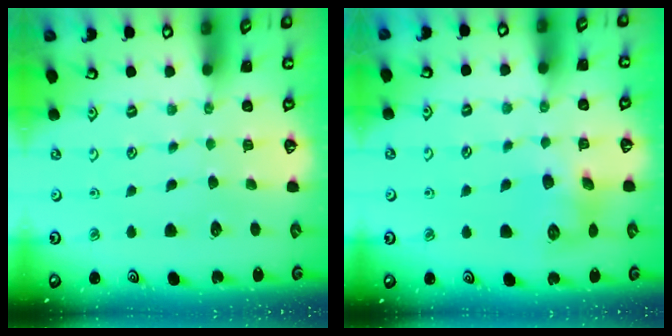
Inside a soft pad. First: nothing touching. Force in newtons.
{"total": 8.3, "press": 8.3, "slide": 0.4}